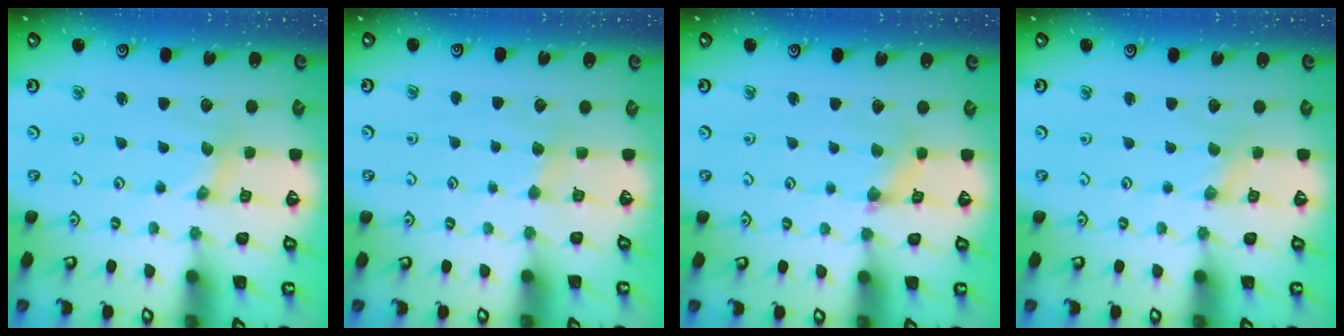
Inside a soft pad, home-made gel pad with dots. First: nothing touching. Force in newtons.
{"total": 2.8, "press": 2.8, "slide": 0.3}
{"total": 2.0, "press": 2.0, "slide": 0.4}
{"total": 0.0}